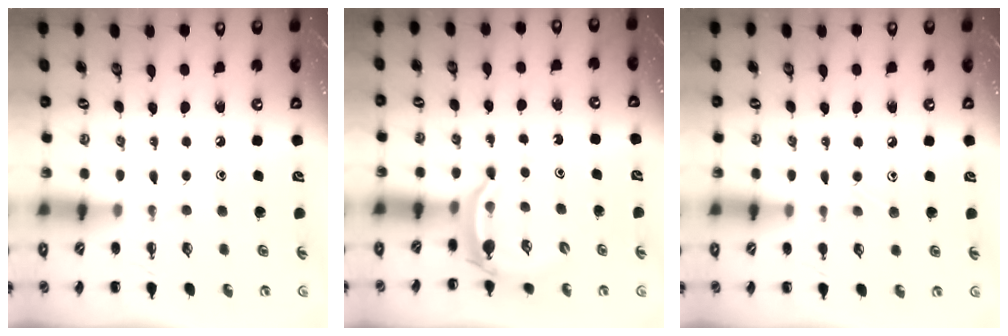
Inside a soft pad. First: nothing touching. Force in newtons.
{"total": 5.2, "press": 5.1, "slide": 1.0}
{"total": 4.8, "press": 4.5, "slide": 1.5}